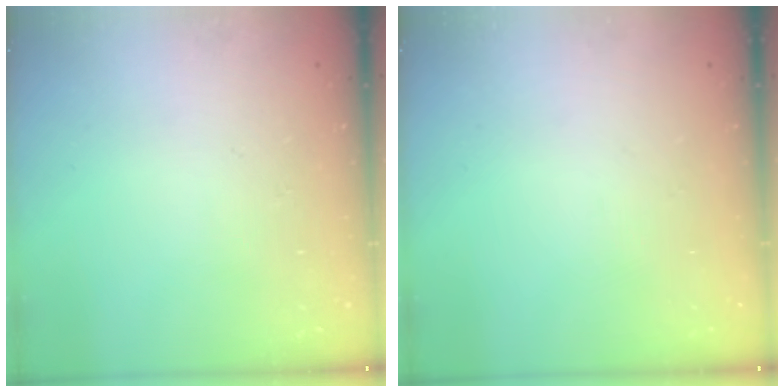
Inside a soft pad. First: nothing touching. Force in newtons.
{"total": 0.0}